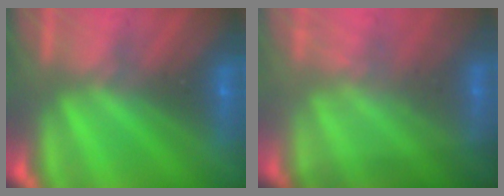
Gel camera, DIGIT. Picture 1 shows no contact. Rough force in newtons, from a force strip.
{"total": 1.3}